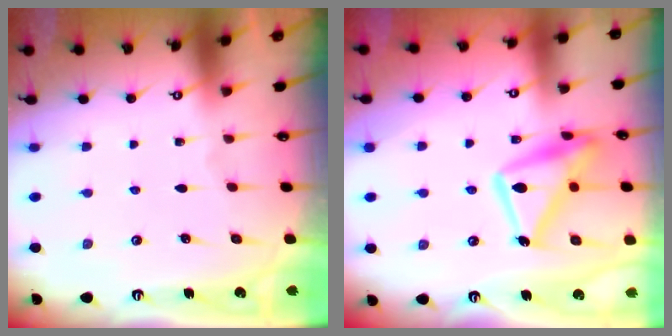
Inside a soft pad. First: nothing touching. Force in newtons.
{"total": 17.1, "press": 17.1, "slide": 1.2}